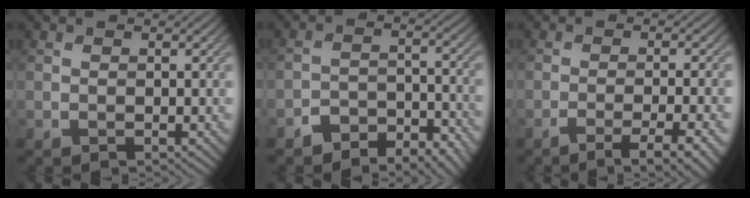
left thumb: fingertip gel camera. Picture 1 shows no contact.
{"total": 5.5, "force": [-4.4, 2.4, 2.3], "torque": [-0.034, 0.003, -0.082]}
{"total": 6.4, "force": [-3.7, 1.1, 5.1], "torque": [-0.073, 0.008, -0.059]}